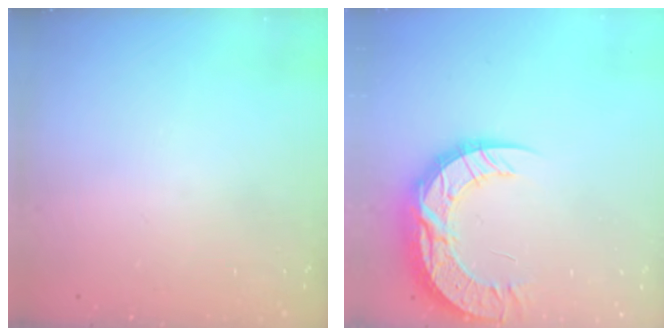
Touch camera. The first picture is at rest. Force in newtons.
{"total": 16.1, "press": 16.1, "slide": 1.3}